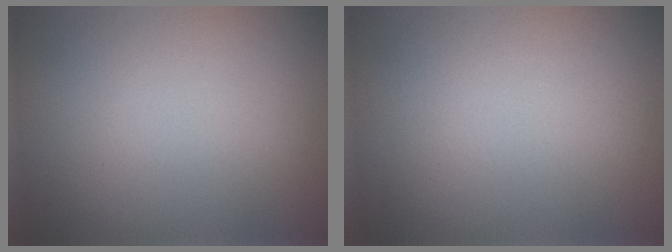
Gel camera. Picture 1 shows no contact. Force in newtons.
{"total": 0.0}